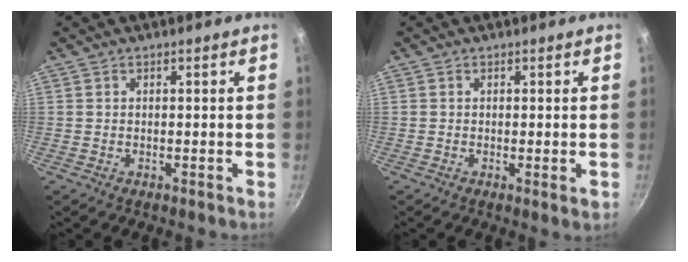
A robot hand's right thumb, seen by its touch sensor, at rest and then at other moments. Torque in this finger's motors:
{"motor_torque": [-0.98, 0.19, -0.44, -0.26, -0.15]}